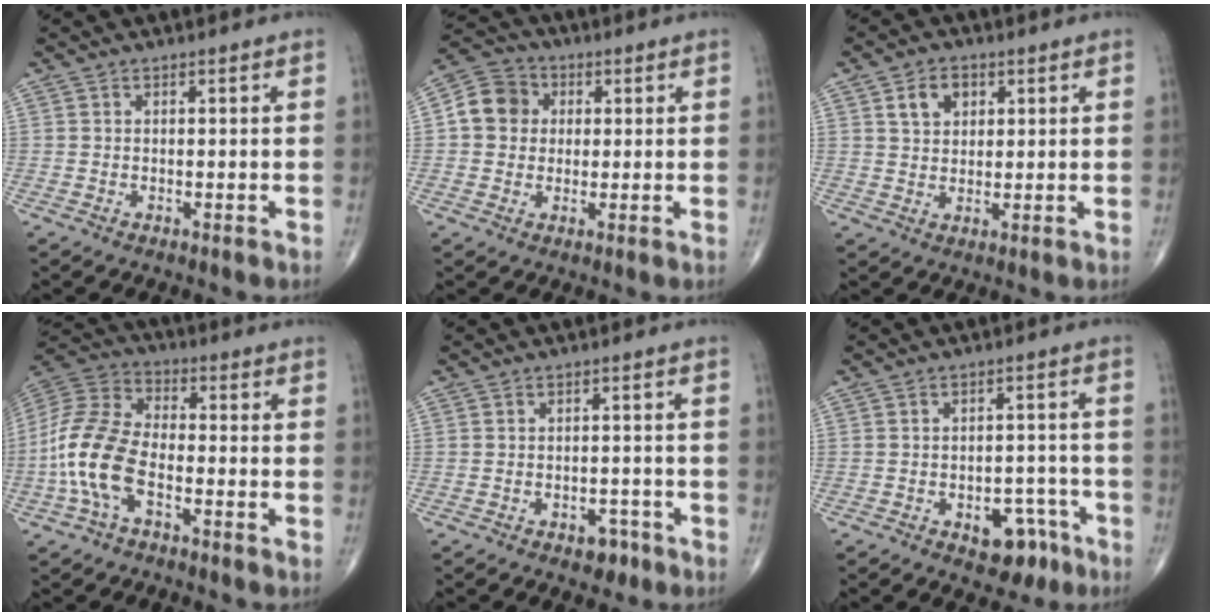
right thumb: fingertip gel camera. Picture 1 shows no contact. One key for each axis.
{"total": 8.1, "fx": 1.1, "fy": 7.3, "fz": 3.4, "tx": -0.042, "ty": 0.014, "tz": 0.006}
{"total": 5.3, "fx": 2.2, "fy": 3.8, "fz": 3.0, "tx": -0.024, "ty": -0.006, "tz": 0.037}
{"total": 13.9, "fx": -4.2, "fy": 7.4, "fz": 11.0, "tx": -0.235, "ty": 0.034, "tz": -0.088}
{"total": 3.2, "fx": -2.0, "fy": 2.0, "fz": 1.5, "tx": 0.003, "ty": 0.015, "tz": -0.024}
{"total": 7.5, "fx": -4.0, "fy": 4.5, "fz": 4.4, "tx": -0.020, "ty": 0.035, "tz": -0.048}